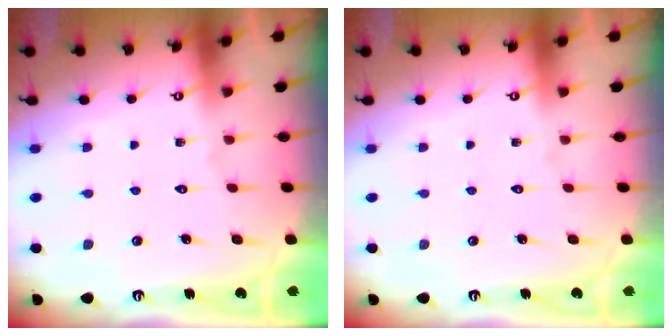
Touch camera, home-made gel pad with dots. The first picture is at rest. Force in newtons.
{"total": 0.0}